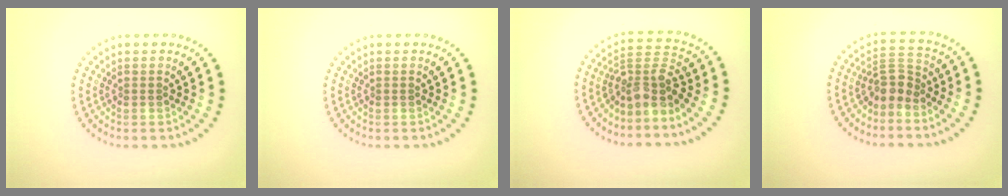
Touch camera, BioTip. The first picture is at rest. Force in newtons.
{"total": 0.0}
{"total": 3.6, "press": 2.8, "slide": 2.3}
{"total": 2.7, "press": 2.2, "slide": 1.7}